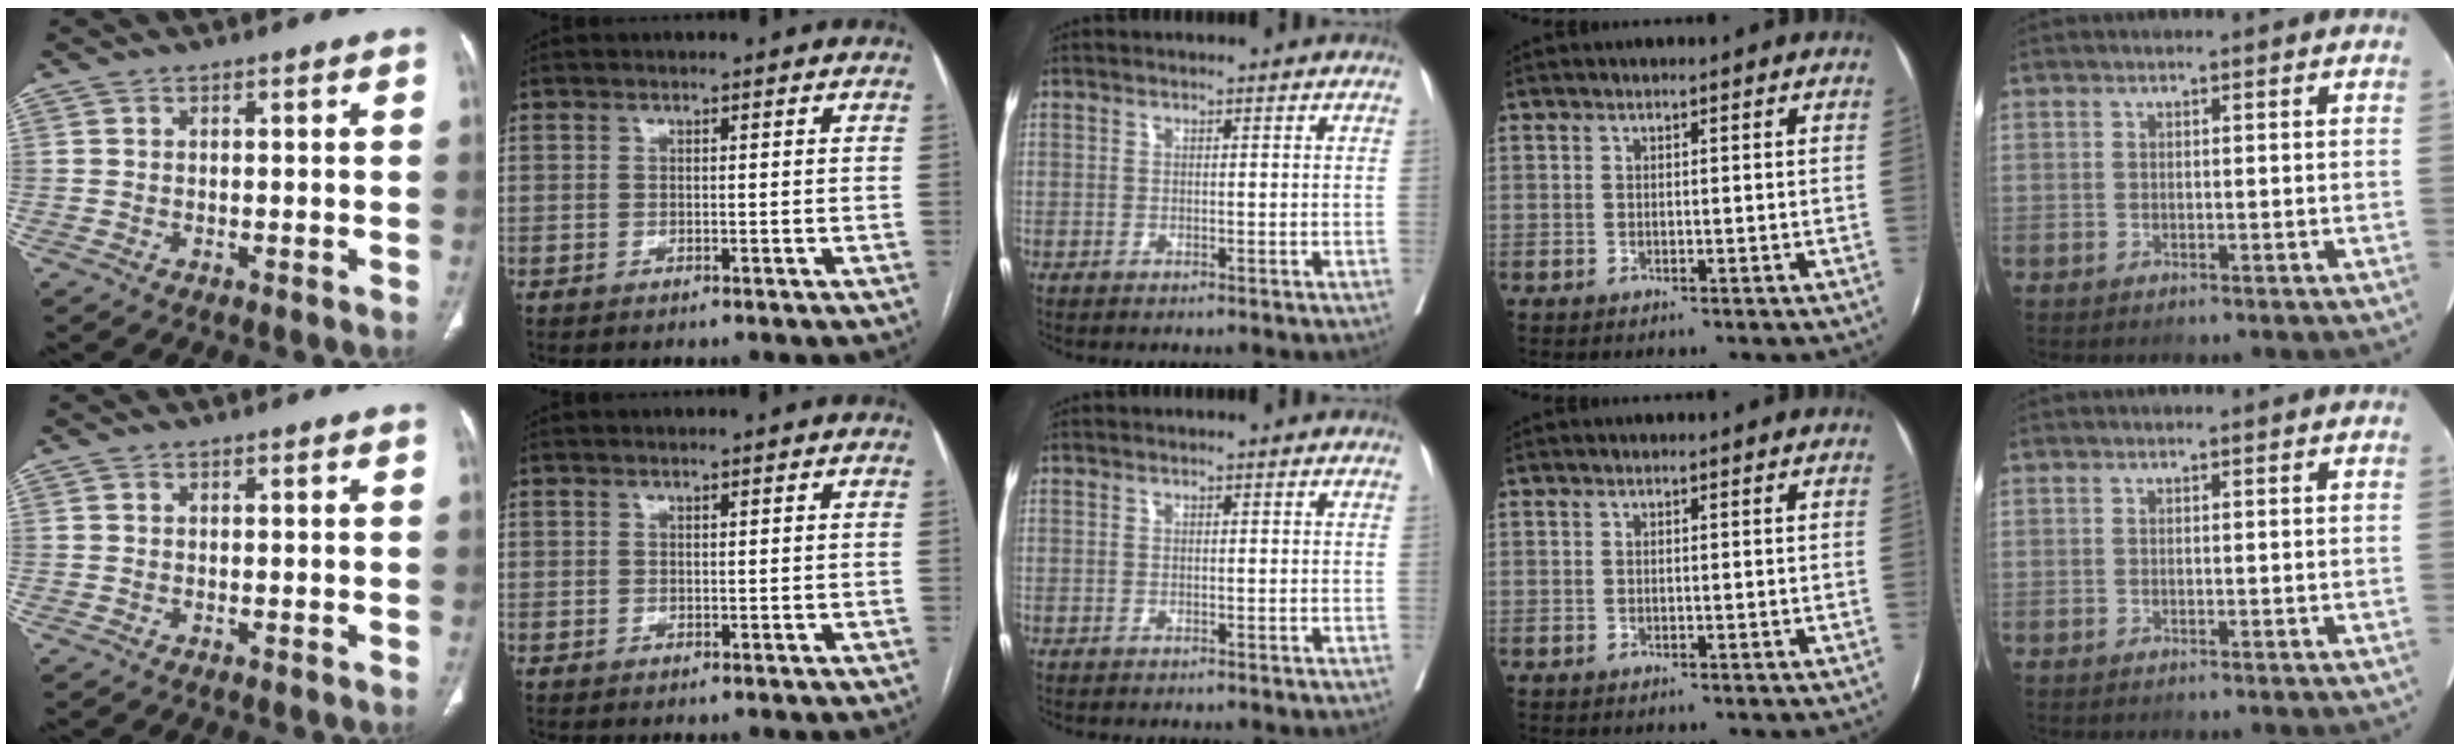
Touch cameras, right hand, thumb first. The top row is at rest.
{}